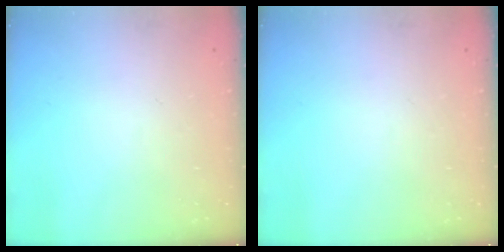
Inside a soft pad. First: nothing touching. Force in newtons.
{"total": 0.0}